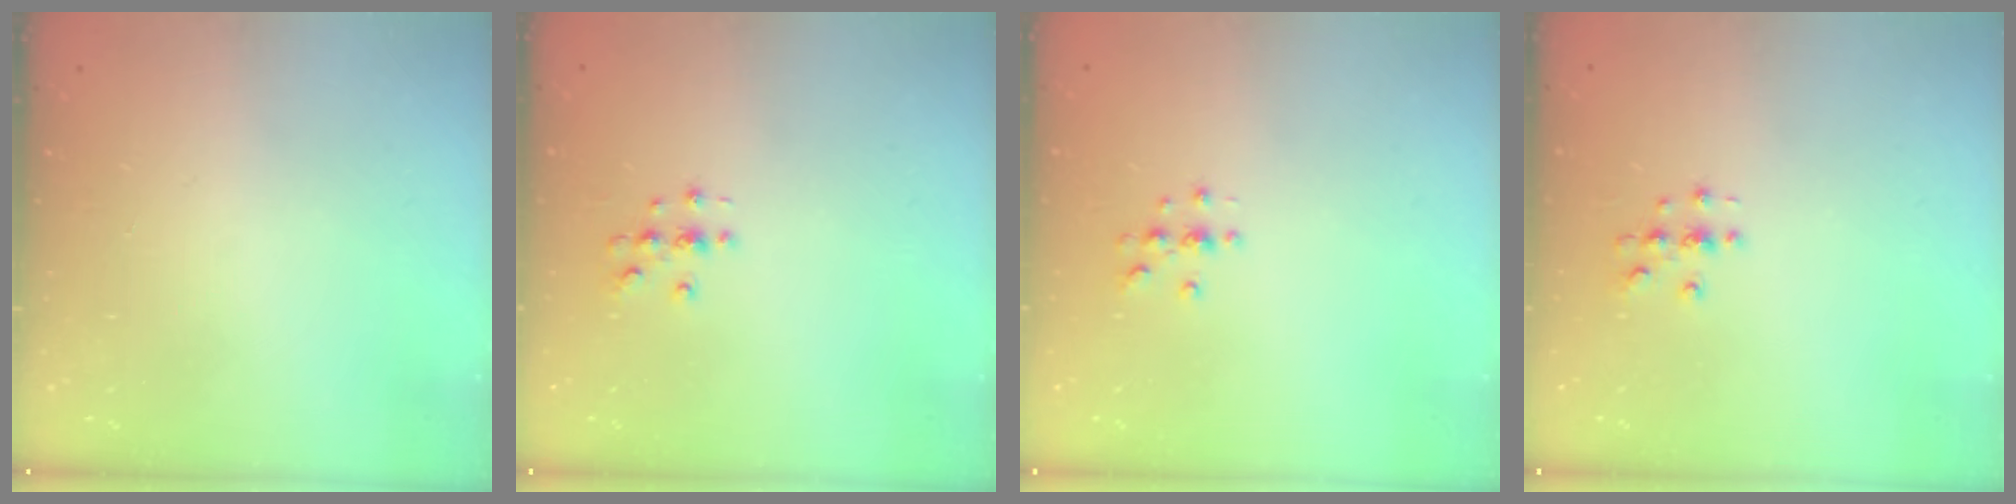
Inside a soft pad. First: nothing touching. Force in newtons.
{"total": 3.0, "press": 3.0, "slide": 0.3}
{"total": 3.4, "press": 3.4, "slide": 0.4}
{"total": 2.7, "press": 2.7, "slide": 0.3}